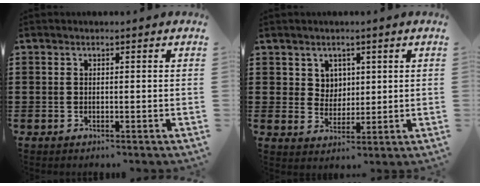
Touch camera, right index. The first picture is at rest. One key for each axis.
{"total": 3.7, "fx": 2.0, "fy": 3.1, "fz": 0.6, "tx": -0.026, "ty": 0.010, "tz": 0.037}